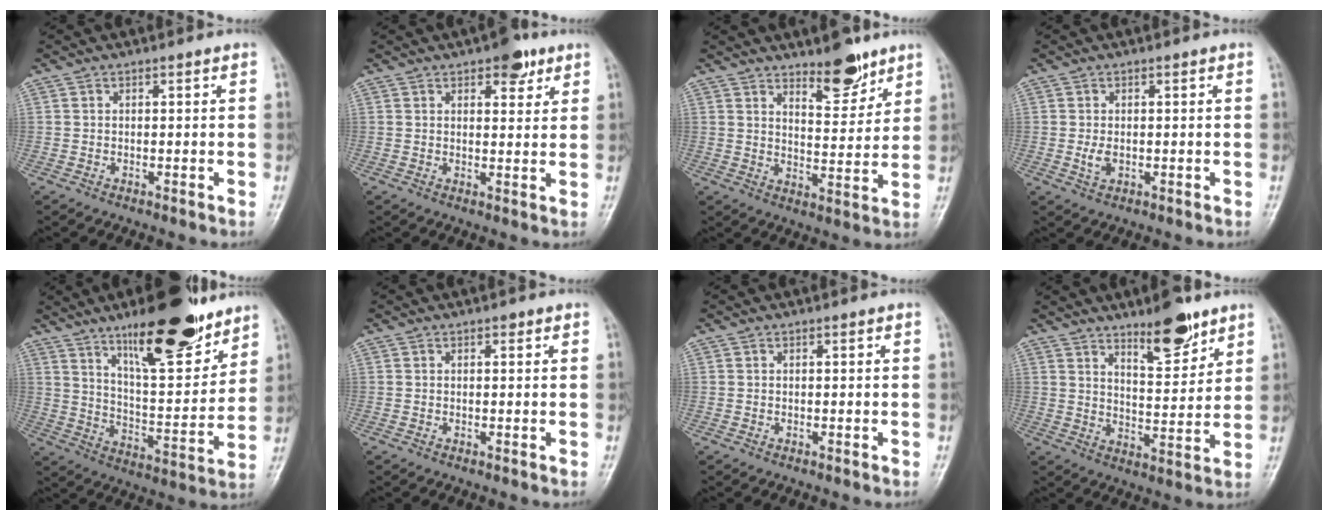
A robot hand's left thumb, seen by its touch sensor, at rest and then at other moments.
{"total": 5.6, "force": [3.4, 2.7, 3.6], "torque": [-0.024, -0.014, 0.043]}
{"total": 8.5, "force": [6.4, 3.1, 4.7], "torque": [-0.046, -0.052, 0.101]}
{"total": 2.1, "force": [-0.1, 1.3, 1.6], "torque": [-0.031, -0.005, 0.000]}
{"total": 19.7, "force": [13.3, 6.1, 13.3], "torque": [-0.160, -0.077, 0.217]}
{"total": 0.7, "force": [0.4, 0.4, 0.4], "torque": [-0.001, -0.001, 0.003]}
{"total": 0.0}
{"total": 10.2, "force": [7.2, 3.3, 6.5], "torque": [-0.076, -0.055, 0.117]}